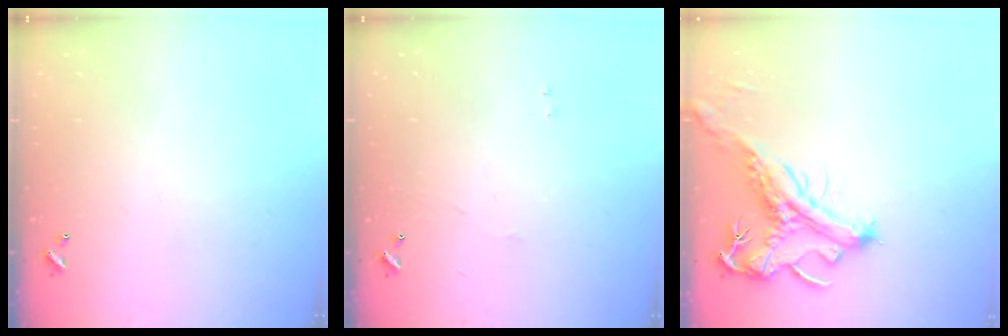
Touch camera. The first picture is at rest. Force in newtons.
{"total": 1.2, "press": 1.1, "slide": 0.3}
{"total": 2.0, "press": 1.5, "slide": 1.3}